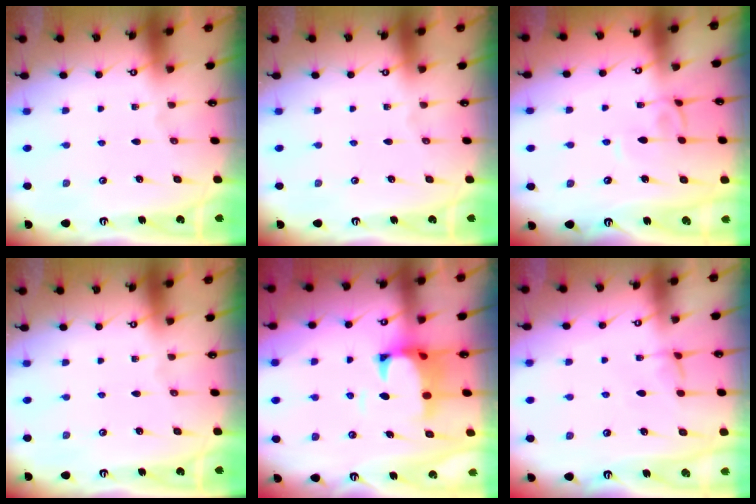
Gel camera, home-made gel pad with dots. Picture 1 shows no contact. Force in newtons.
{"total": 0.0}
{"total": 2.8, "press": 2.8, "slide": 0.2}
{"total": 0.0}
{"total": 2.7, "press": 2.5, "slide": 1.1}
{"total": 1.8, "press": 1.7, "slide": 0.5}